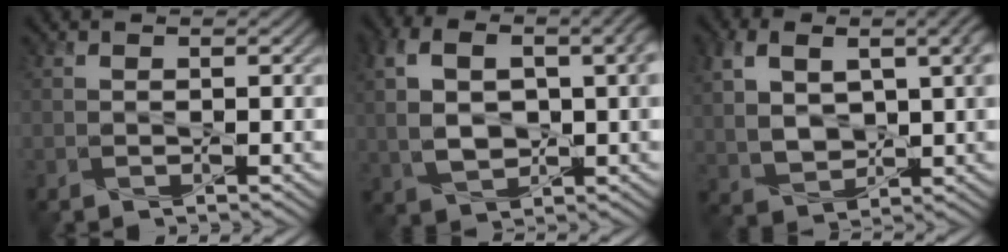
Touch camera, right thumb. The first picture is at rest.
{"total": 10.9, "force": [1.7, 6.0, 8.9], "torque": [-0.185, 0.006, 0.027]}
{"total": 10.1, "force": [3.0, 5.5, 7.9], "torque": [-0.181, 0.000, 0.060]}